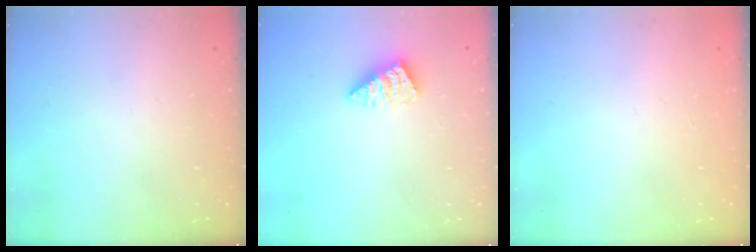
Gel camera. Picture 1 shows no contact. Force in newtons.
{"total": 2.8, "press": 2.7, "slide": 0.5}
{"total": 0.0}